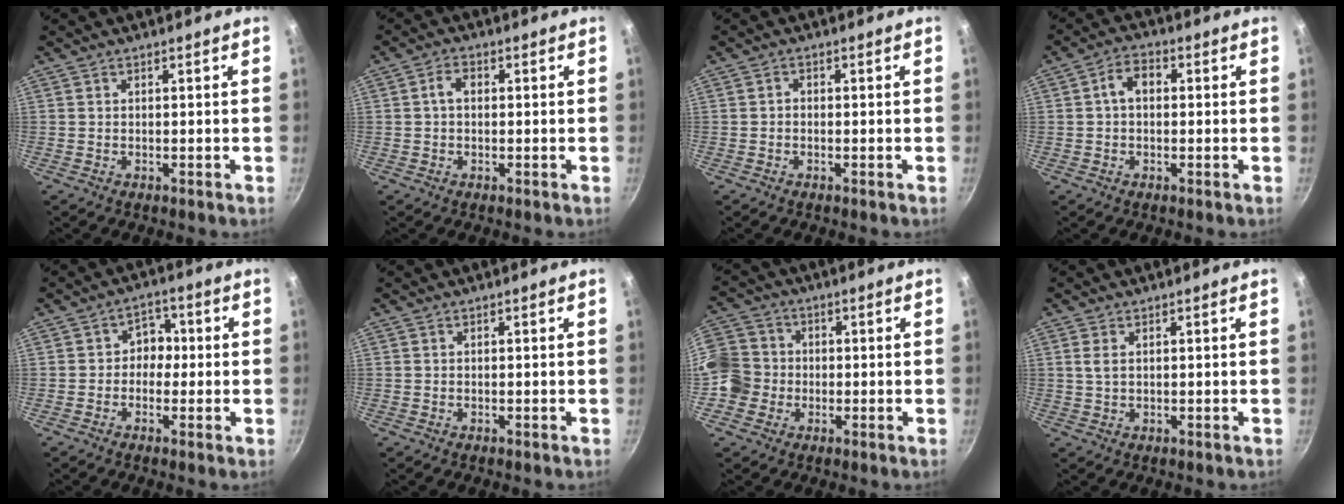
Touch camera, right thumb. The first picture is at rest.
{"total": 2.9, "force": [0.2, 2.0, 2.1], "torque": [-0.034, 0.009, -0.001]}
{"total": 1.0, "force": [-0.4, 0.8, 0.5], "torque": [-0.008, 0.005, -0.008]}
{"total": 4.7, "force": [0.4, 3.3, 3.4], "torque": [-0.048, 0.016, -0.001]}
{"total": 4.7, "force": [-0.3, 4.0, 2.5], "torque": [0.007, 0.013, -0.016]}
{"total": 0.0}
{"total": 10.4, "force": [-1.6, 9.5, 3.9], "torque": [-0.056, 0.027, -0.048]}
{"total": 2.2, "force": [0.7, 1.3, 1.7], "torque": [-0.034, 0.000, 0.014]}